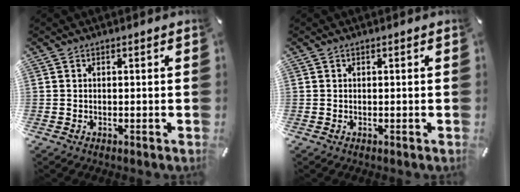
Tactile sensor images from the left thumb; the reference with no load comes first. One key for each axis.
{"total": 0.0}